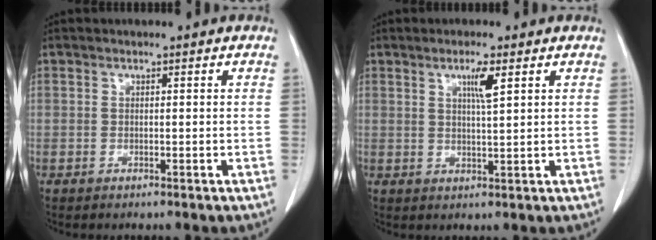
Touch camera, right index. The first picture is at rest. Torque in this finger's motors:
{"motor_torque": [0.23, 0.24, 0.07, 0.03]}